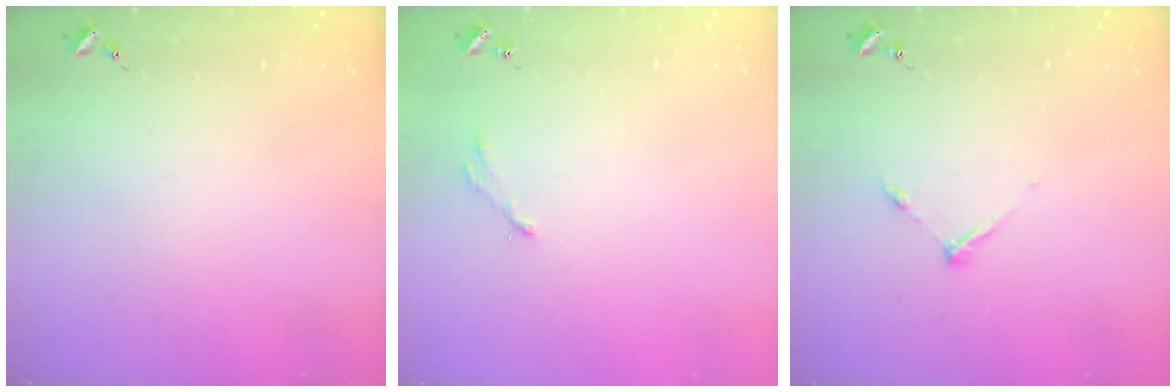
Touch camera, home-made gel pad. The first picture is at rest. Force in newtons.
{"total": 2.8, "press": 2.8, "slide": 0.4}
{"total": 5.6, "press": 5.6, "slide": 0.6}